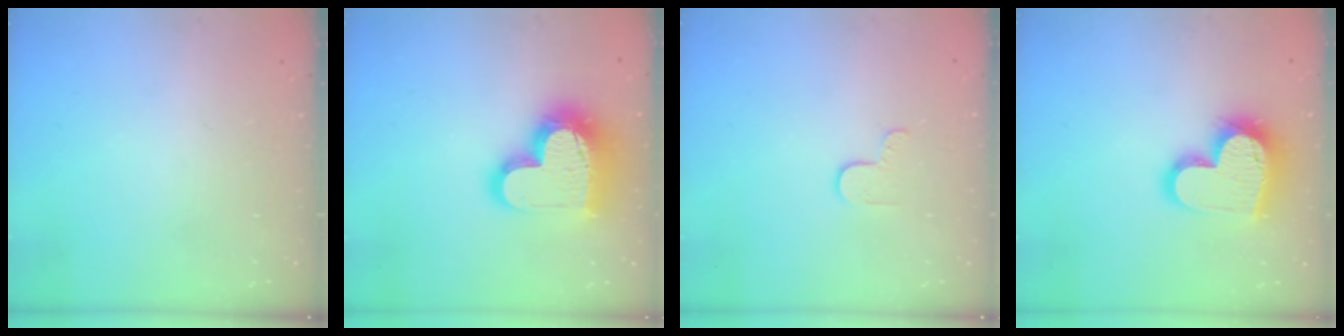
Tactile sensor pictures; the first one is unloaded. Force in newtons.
{"total": 18.2, "press": 18.2, "slide": 1.7}
{"total": 3.2, "press": 3.2, "slide": 0.3}
{"total": 16.6, "press": 16.6, "slide": 1.1}